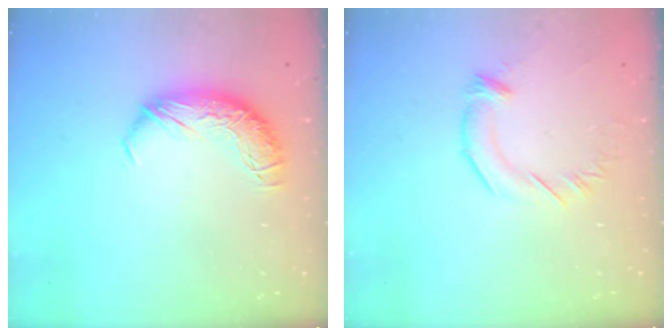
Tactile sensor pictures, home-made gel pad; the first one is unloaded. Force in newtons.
{"total": 3.0, "press": 3.0, "slide": 0.5}